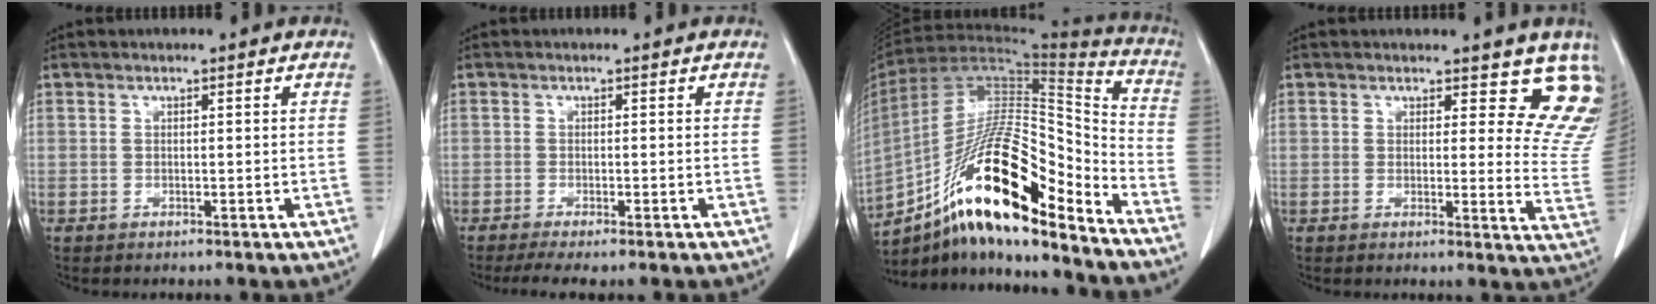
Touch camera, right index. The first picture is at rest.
{"total": 4.1, "force": [-3.2, 0.1, 2.5], "torque": [-0.039, -0.009, -0.051]}
{"total": 22.8, "force": [-14.0, 4.7, 17.3], "torque": [-0.294, 0.004, -0.240]}
{"total": 9.9, "force": [8.7, 3.8, 2.7], "torque": [0.011, -0.046, 0.059]}